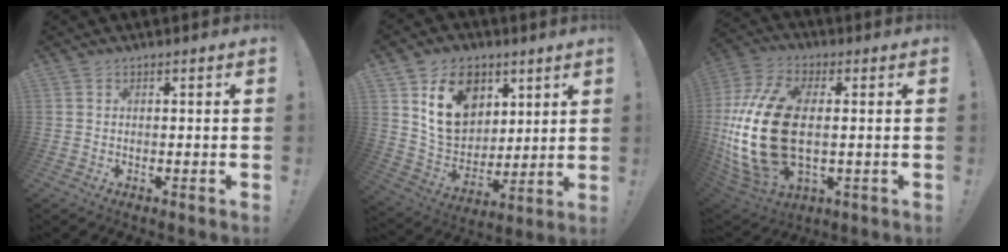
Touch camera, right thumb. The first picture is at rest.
{"total": 17.2, "force": [7.5, 13.1, 8.4], "torque": [-0.132, -0.034, 0.145]}
{"total": 24.6, "force": [0.2, 13.9, 20.3], "torque": [-0.413, 0.002, 0.014]}